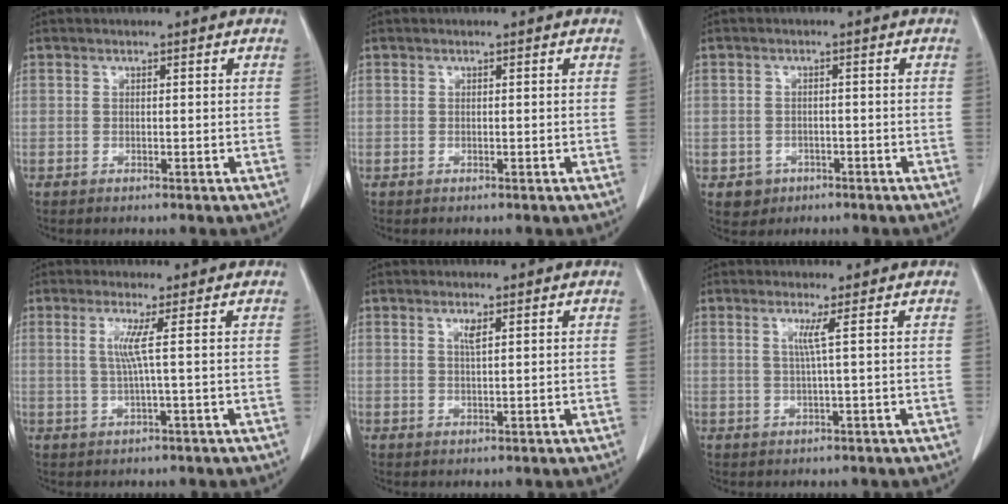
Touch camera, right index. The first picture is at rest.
{"total": 0.0}
{"total": 3.1, "force": [-1.4, 2.8, 0.3], "torque": [0.001, 0.012, -0.013]}
{"total": 3.0, "force": [0.5, -1.0, 2.8], "torque": [-0.063, 0.002, 0.012]}
{"total": 1.6, "force": [0.8, 0.1, 1.4], "torque": [-0.031, -0.002, 0.015]}
{"total": 2.1, "force": [0.6, -0.8, 1.9], "torque": [-0.042, -0.001, 0.014]}